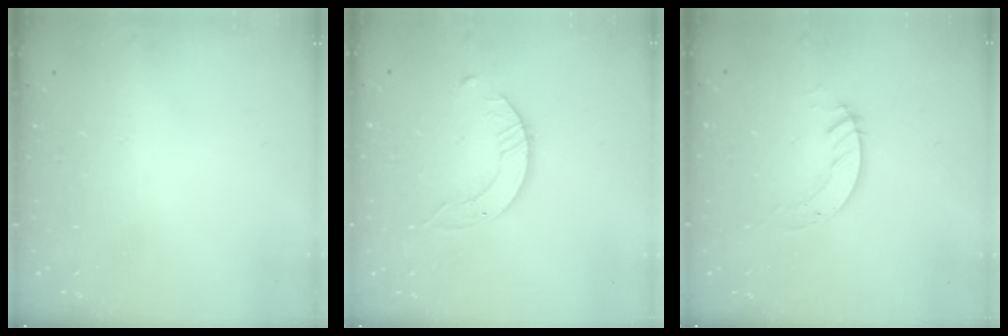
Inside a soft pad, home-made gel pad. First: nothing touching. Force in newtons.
{"total": 3.2, "press": 3.1, "slide": 0.4}
{"total": 3.8, "press": 3.8, "slide": 0.4}